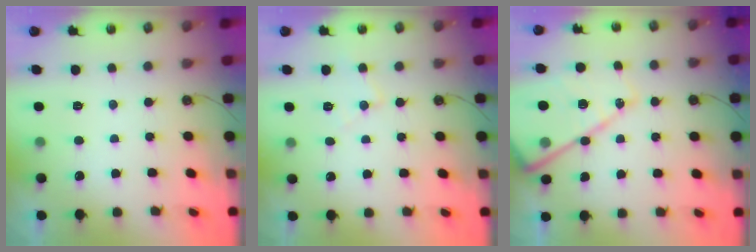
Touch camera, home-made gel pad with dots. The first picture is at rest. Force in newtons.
{"total": 6.8, "press": 6.8, "slide": 0.4}
{"total": 16.9, "press": 16.8, "slide": 1.5}